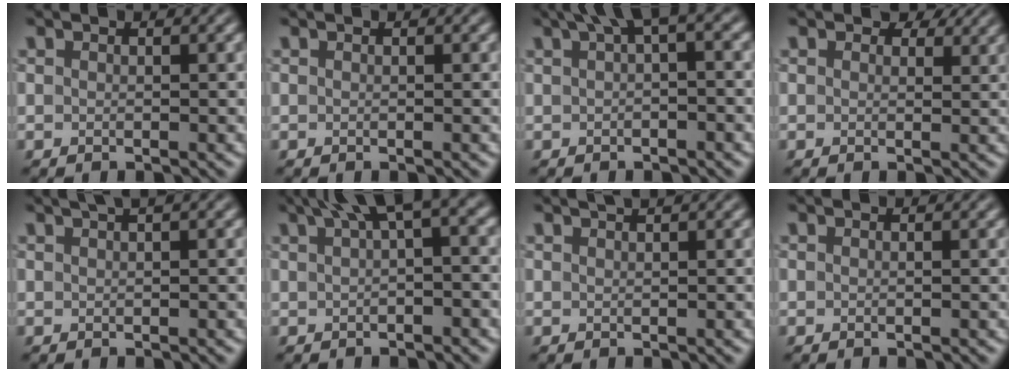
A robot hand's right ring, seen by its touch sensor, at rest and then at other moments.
{"total": 0.0}
{"total": 3.0, "force": [1.0, 0.6, 2.7], "torque": [-0.036, 0.009, 0.013]}
{"total": 2.0, "force": [1.4, 1.1, 1.0], "torque": [-0.014, -0.005, 0.015]}
{"total": 2.4, "force": [1.5, 0.7, 1.7], "torque": [-0.018, 0.003, 0.018]}
{"total": 4.7, "force": [1.8, 1.0, 4.2], "torque": [-0.053, 0.014, 0.026]}
{"total": 1.4, "force": [1.0, 0.4, 0.9], "torque": [-0.006, -0.001, 0.007]}
{"total": 0.0}